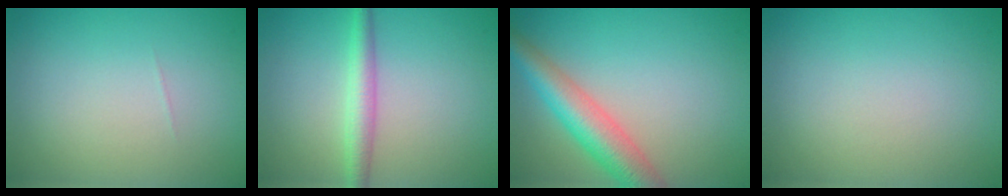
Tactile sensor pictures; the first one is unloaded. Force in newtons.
{"total": 2.5, "press": 2.5, "slide": 0.1}
{"total": 5.4, "press": 5.4, "slide": 0.1}
{"total": 0.0}